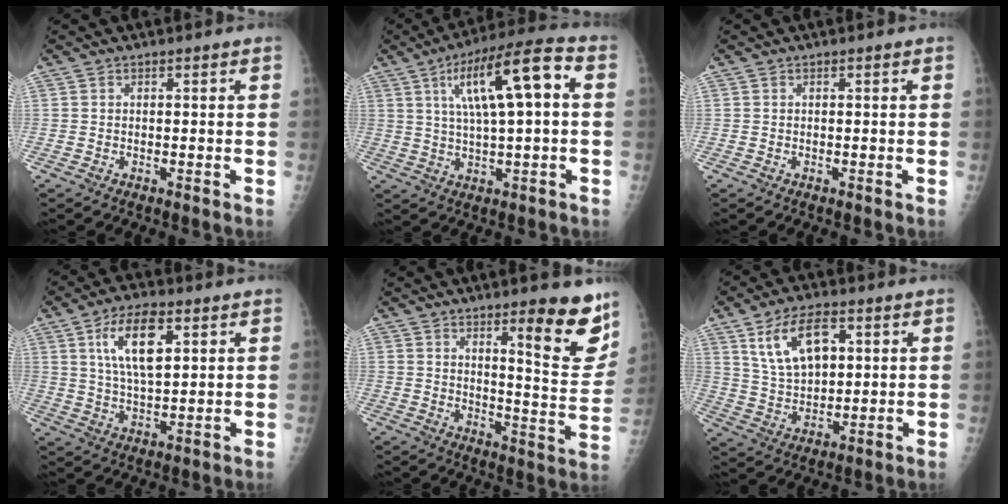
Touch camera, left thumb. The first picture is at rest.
{"total": 15.1, "force": [3.5, 3.7, 14.2], "torque": [-0.241, 0.027, 0.055]}
{"total": 0.0}
{"total": 10.8, "force": [4.1, 4.6, 8.8], "torque": [-0.152, -0.011, 0.079]}
{"total": 14.2, "force": [8.8, 2.9, 10.8], "torque": [-0.103, -0.067, 0.127]}
{"total": 11.6, "force": [4.7, 6.6, 8.2], "torque": [-0.127, -0.013, 0.095]}